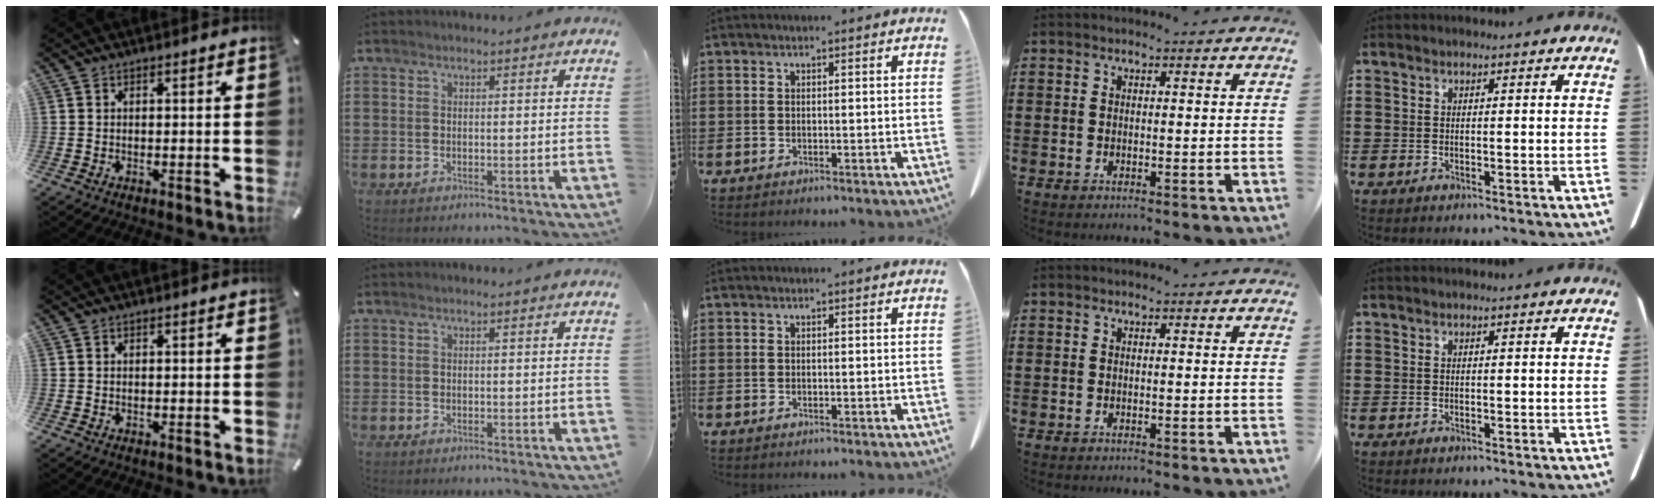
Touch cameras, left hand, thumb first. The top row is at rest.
{}